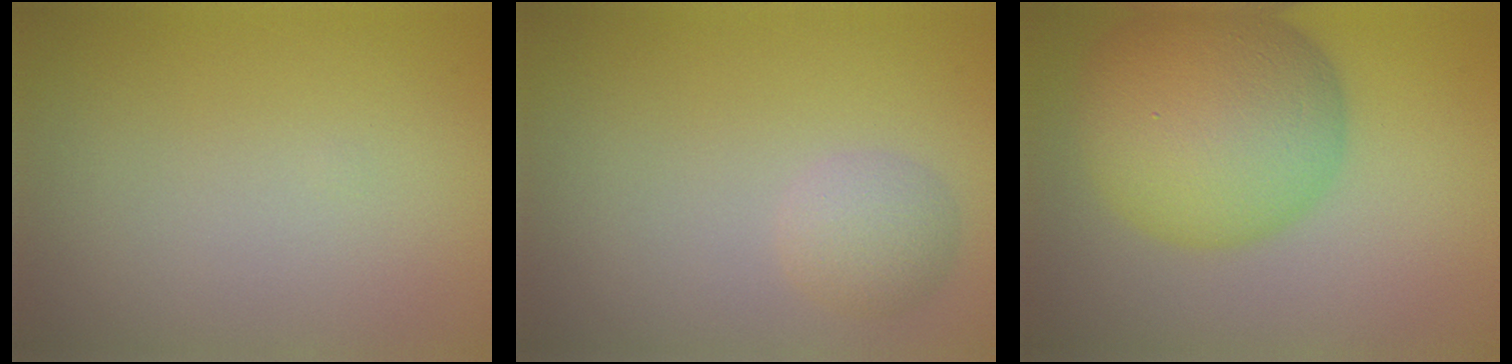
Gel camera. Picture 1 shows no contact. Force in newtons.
{"total": 2.1, "press": 2.1, "slide": 0.1}
{"total": 10.8, "press": 10.8, "slide": 0.3}